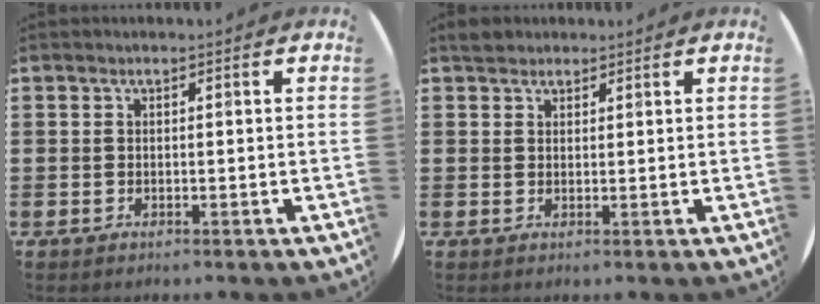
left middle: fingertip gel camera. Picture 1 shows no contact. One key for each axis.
{"total": 1.8, "fx": 1.6, "fy": 0.7, "fz": 0.1, "tx": 0.001, "ty": 0.002, "tz": 0.031}